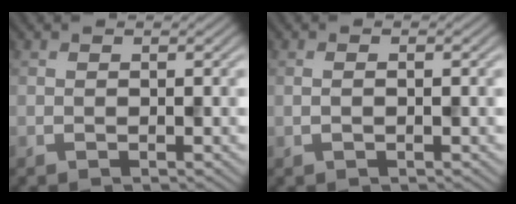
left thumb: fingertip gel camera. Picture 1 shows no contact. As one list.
[{"total": 0.8, "force": [-0.1, 0.1, 0.8], "torque": [-0.016, 0.001, -0.003]}]